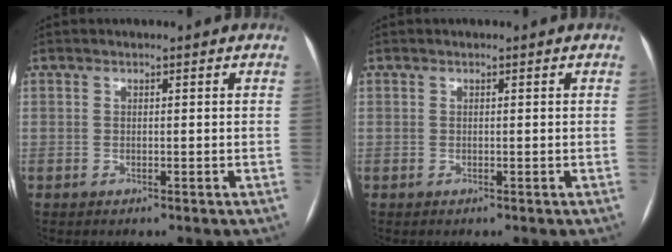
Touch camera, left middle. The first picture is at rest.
{"total": 0.0}